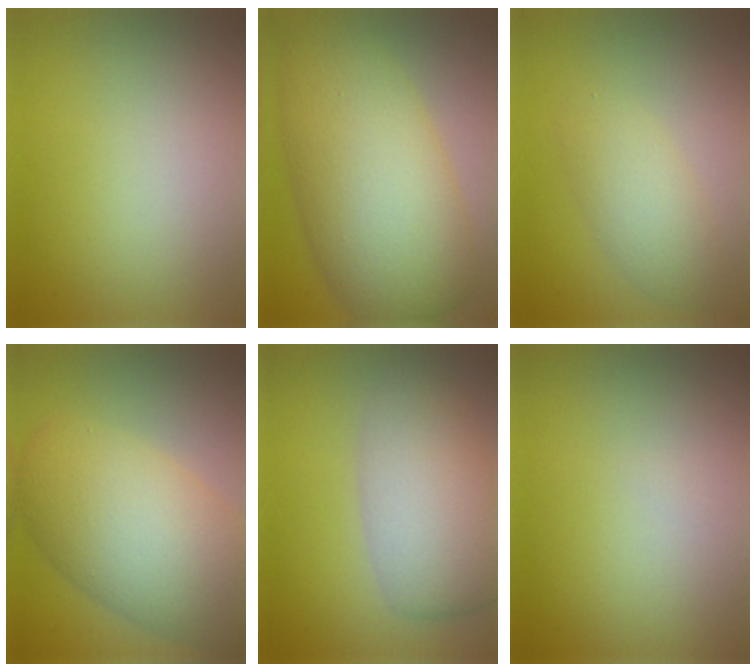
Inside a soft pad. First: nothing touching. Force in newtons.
{"total": 11.0, "press": 11.0, "slide": 0.4}
{"total": 3.1, "press": 3.1, "slide": 0.1}
{"total": 10.2, "press": 10.2, "slide": 0.3}
{"total": 6.0, "press": 6.0, "slide": 0.4}
{"total": 0.0}